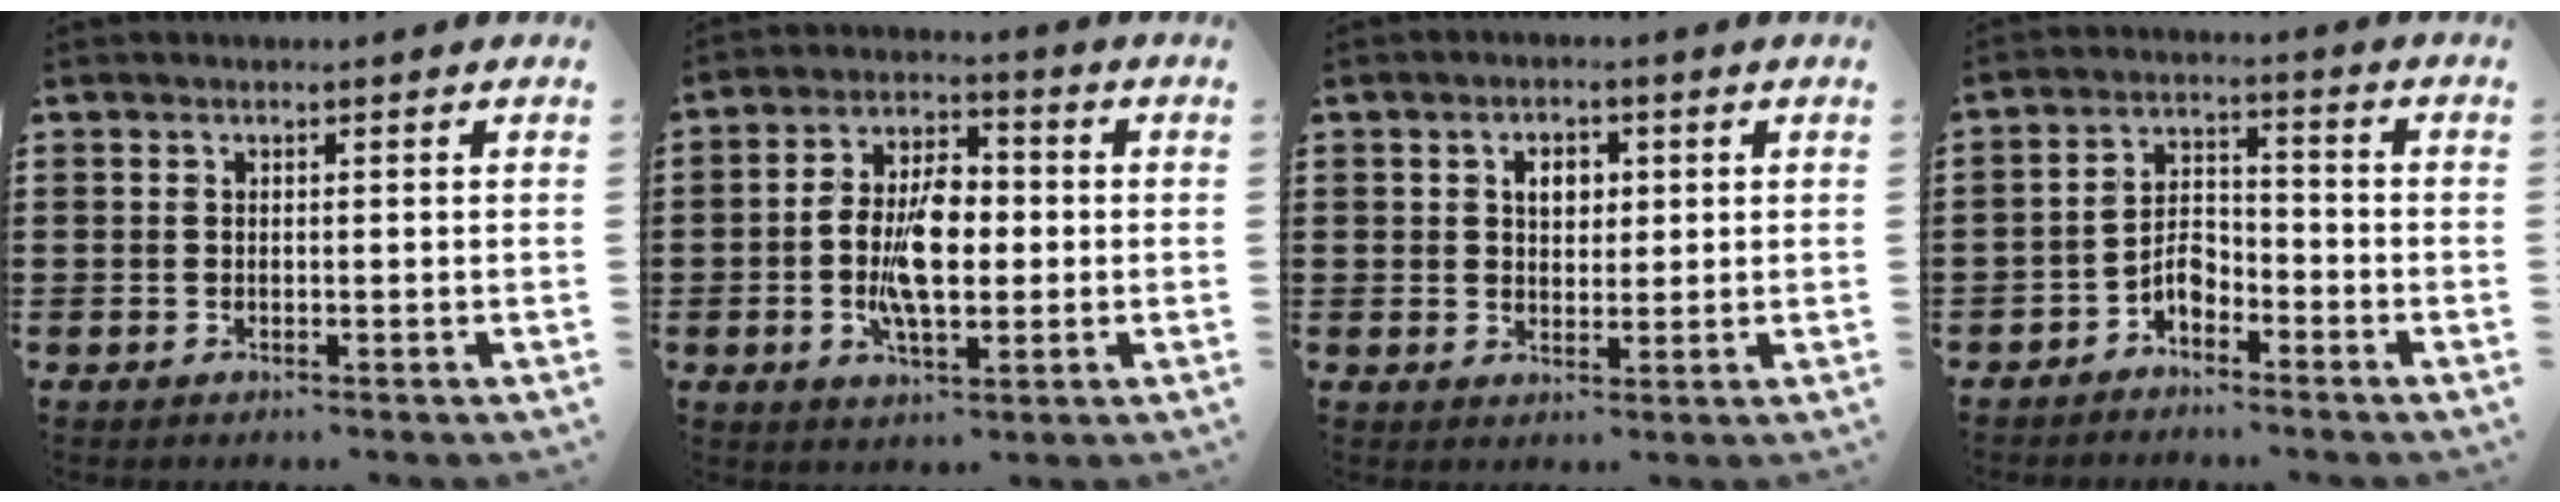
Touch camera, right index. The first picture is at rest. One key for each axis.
{"total": 8.8, "fx": -1.1, "fy": 4.6, "fz": 7.4, "tx": -0.160, "ty": 0.007, "tz": -0.025}
{"total": 3.5, "fx": 0.9, "fy": 2.5, "fz": 2.3, "tx": -0.045, "ty": 0.009, "tz": 0.012}
{"total": 4.5, "fx": -2.9, "fy": 2.4, "fz": 2.5, "tx": -0.053, "ty": 0.010, "tz": -0.058}